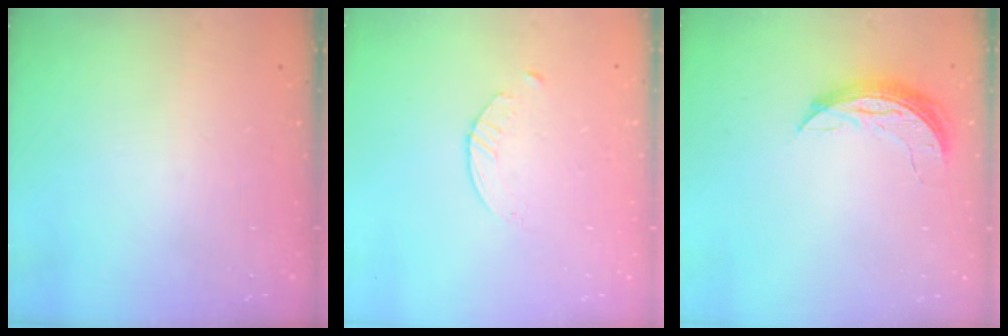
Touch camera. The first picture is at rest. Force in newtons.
{"total": 2.0, "press": 2.0, "slide": 0.3}
{"total": 7.2, "press": 7.2, "slide": 0.7}